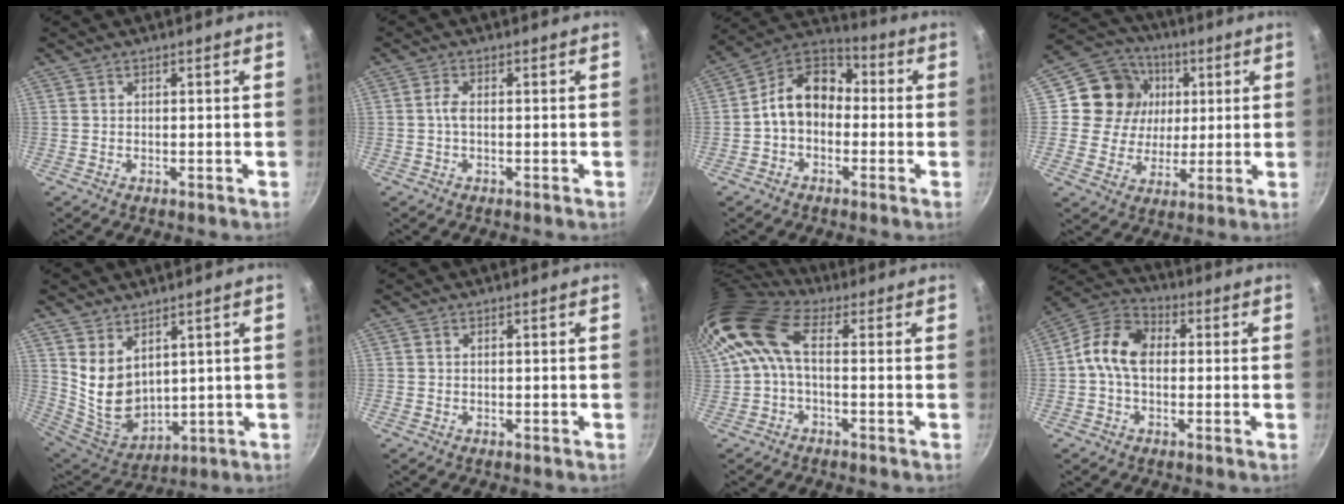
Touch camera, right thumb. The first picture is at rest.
{"total": 1.9, "force": [-0.2, 0.8, 1.7], "torque": [-0.043, 0.007, -0.009]}
{"total": 12.0, "force": [-1.1, 9.0, 8.0], "torque": [-0.095, 0.046, -0.044]}
{"total": 14.3, "force": [3.1, 12.9, 5.3], "torque": [-0.071, 0.007, 0.044]}
{"total": 10.2, "force": [4.2, 6.6, 6.6], "torque": [-0.104, -0.055, 0.106]}
{"total": 0.0}
{"total": 11.9, "force": [1.9, 6.3, 9.9], "torque": [-0.208, 0.025, 0.025]}
{"total": 10.5, "force": [0.3, 7.3, 7.6], "torque": [-0.121, 0.028, -0.017]}